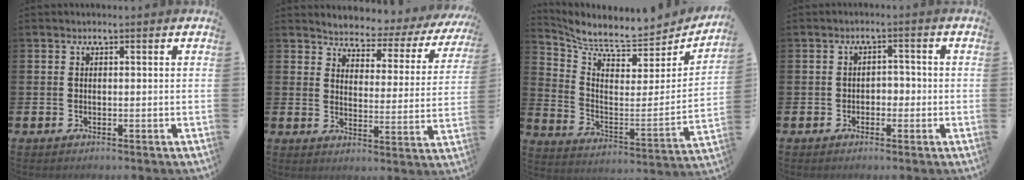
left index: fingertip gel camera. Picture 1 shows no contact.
{"total": 3.4, "force": [3.2, 1.1, 0.2], "torque": [-0.026, -0.036, 0.044]}
{"total": 7.3, "force": [6.3, 2.3, 2.7], "torque": [-0.070, -0.063, 0.102]}
{"total": 1.7, "force": [-1.0, 1.3, 0.6], "torque": [-0.008, 0.004, -0.026]}